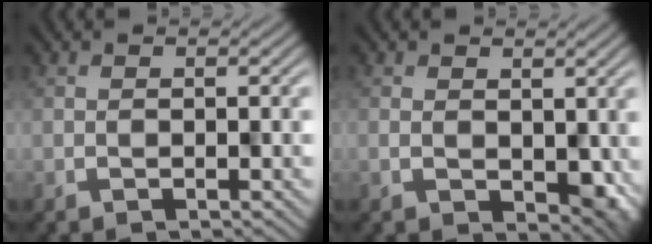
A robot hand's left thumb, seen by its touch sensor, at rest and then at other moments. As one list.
[{"total": 3.3, "force": [-0.1, 2.2, 2.5], "torque": [-0.034, -0.011, 0.016]}]